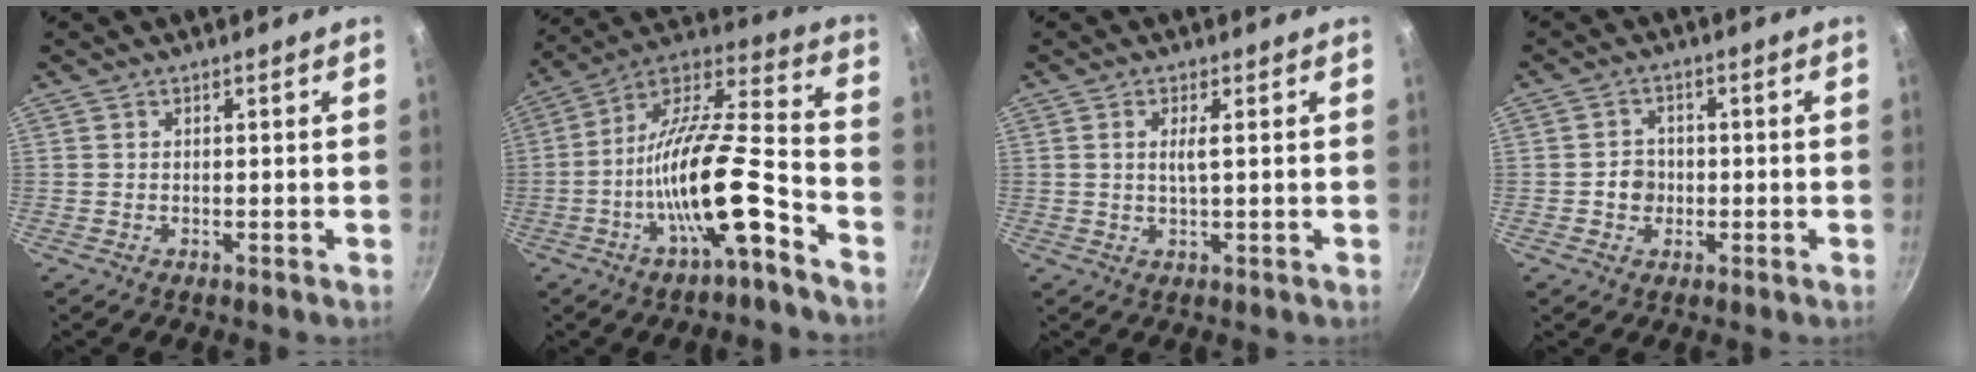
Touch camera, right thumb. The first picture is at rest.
{"total": 19.3, "force": [-7.9, 5.1, 16.8], "torque": [-0.283, 0.053, -0.152]}
{"total": 2.6, "force": [0.5, 0.4, 2.5], "torque": [-0.055, 0.000, 0.011]}
{"total": 3.8, "force": [-0.7, 3.4, 1.5], "torque": [-0.003, 0.010, -0.014]}